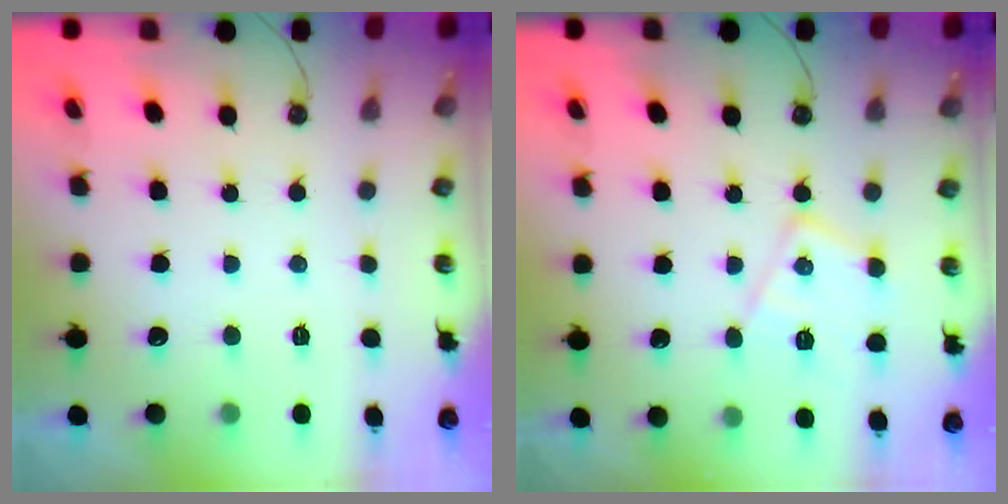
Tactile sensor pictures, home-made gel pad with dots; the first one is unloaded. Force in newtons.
{"total": 11.6, "press": 11.6, "slide": 0.3}